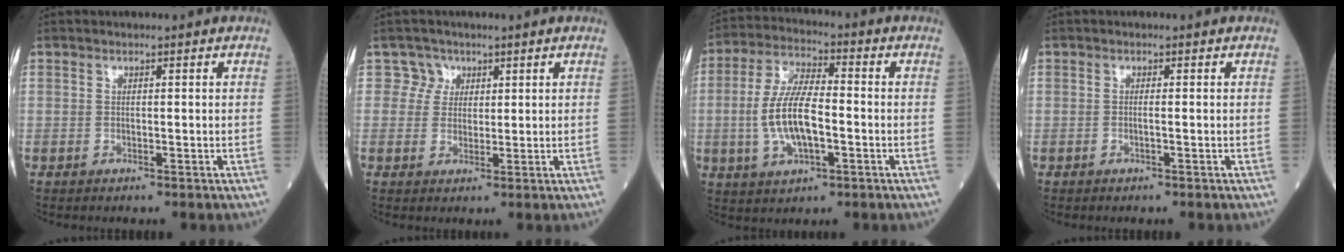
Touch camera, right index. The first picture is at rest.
{"total": 2.8, "force": [1.4, 2.3, -0.6], "torque": [0.021, 0.003, 0.020]}
{"total": 10.6, "force": [-1.6, 3.7, 9.8], "torque": [-0.207, 0.003, -0.029]}
{"total": 0.6, "force": [-0.1, -0.1, 0.5], "torque": [-0.012, 0.001, -0.001]}